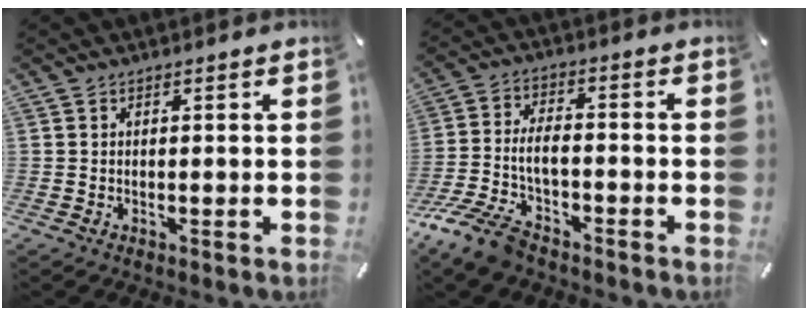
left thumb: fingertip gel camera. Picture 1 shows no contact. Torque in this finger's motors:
{"motor_torque": [-0.68, 2.22, 0.44, 0.33, 0.25]}